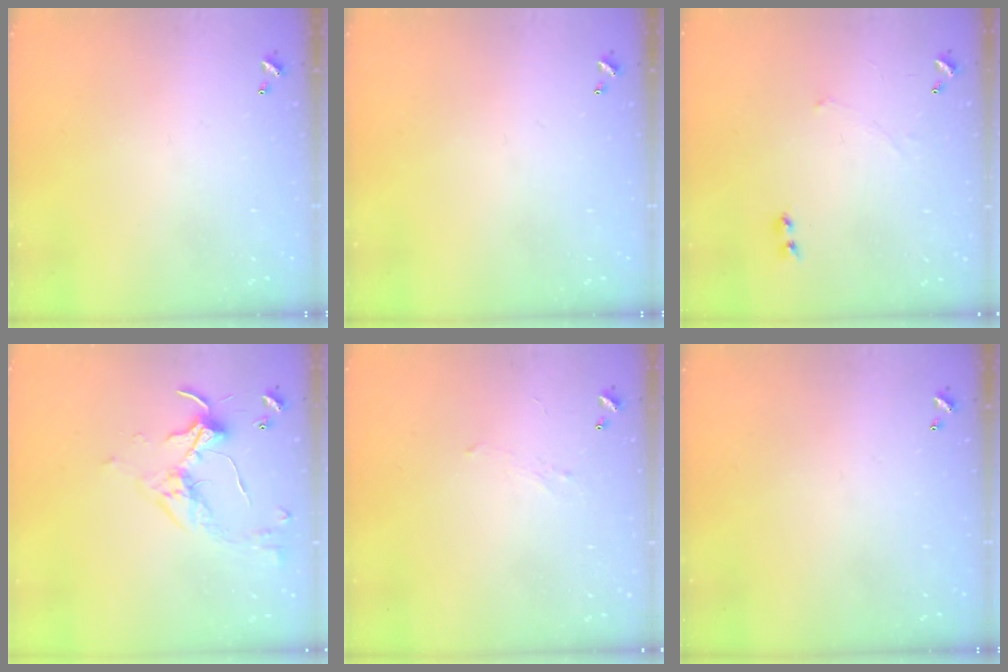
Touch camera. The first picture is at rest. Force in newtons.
{"total": 0.0}
{"total": 2.4, "press": 2.3, "slide": 0.5}
{"total": 3.3, "press": 3.2, "slide": 0.7}
{"total": 1.0, "press": 0.8, "slide": 0.5}
{"total": 0.0}